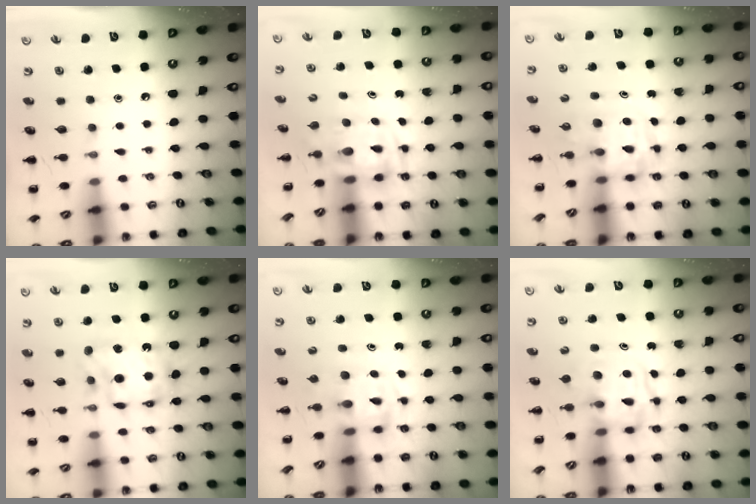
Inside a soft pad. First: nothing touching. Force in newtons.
{"total": 3.8, "press": 3.7, "slide": 0.8}
{"total": 3.6, "press": 3.5, "slide": 0.6}
{"total": 11.7, "press": 11.6, "slide": 1.4}
{"total": 2.9, "press": 2.9, "slide": 0.2}
{"total": 3.6, "press": 3.5, "slide": 0.3}